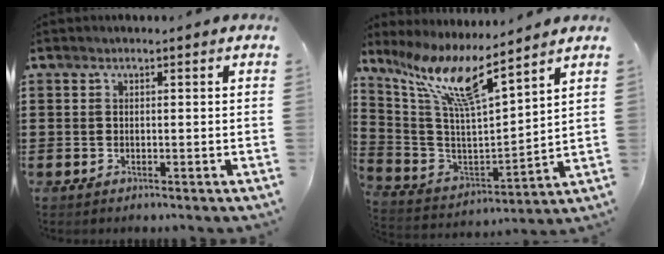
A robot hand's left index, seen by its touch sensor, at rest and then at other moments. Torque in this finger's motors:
{"motor_torque": [1.21, -0.93, 0.86, 0.21]}